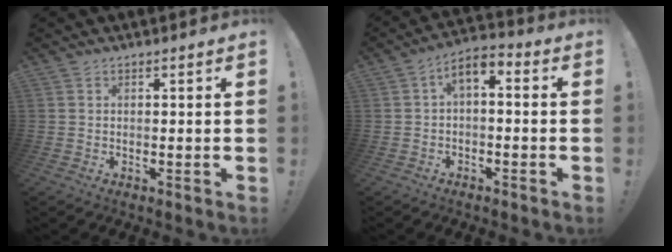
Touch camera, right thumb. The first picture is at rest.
{"total": 4.3, "force": [-0.6, 2.1, 3.7], "torque": [-0.064, 0.004, -0.007]}